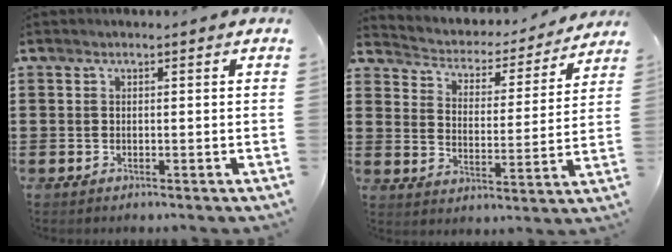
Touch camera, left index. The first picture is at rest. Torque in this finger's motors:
{"motor_torque": [0.80, -1.34, -0.09, -0.02]}